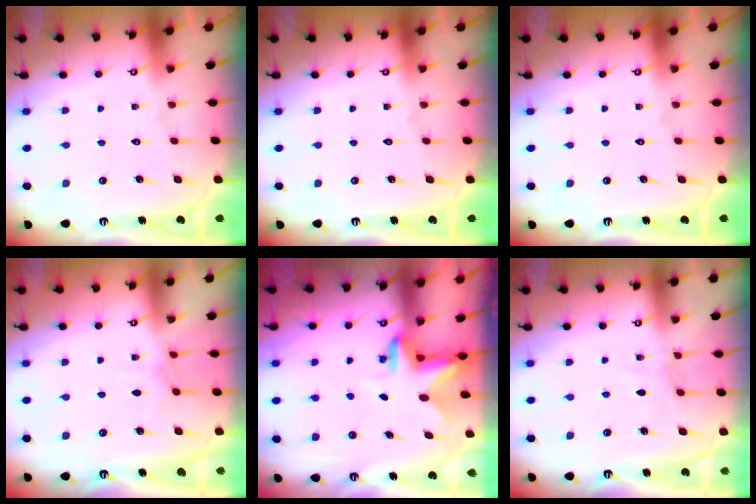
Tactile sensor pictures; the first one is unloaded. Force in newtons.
{"total": 0.0}
{"total": 0.0}
{"total": 3.9, "press": 3.9, "slide": 0.5}
{"total": 2.8, "press": 2.8, "slide": 0.6}
{"total": 4.4, "press": 4.3, "slide": 0.5}